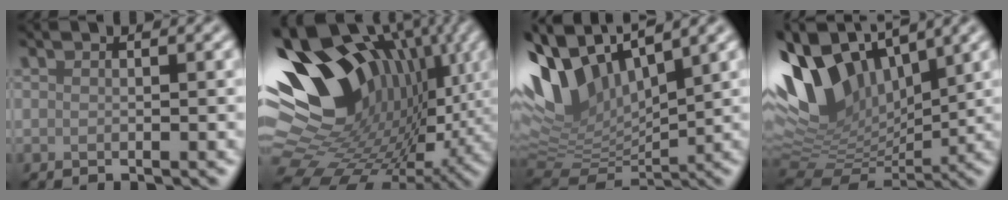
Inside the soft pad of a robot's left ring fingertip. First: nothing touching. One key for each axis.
{"total": 16.7, "fx": 3.5, "fy": 11.3, "fz": 11.9, "tx": -0.205, "ty": -0.011, "tz": 0.091}
{"total": 11.4, "fx": 4.8, "fy": 6.0, "fz": 8.4, "tx": -0.189, "ty": 0.007, "tz": 0.089}
{"total": 12.4, "fx": 4.5, "fy": 7.3, "fz": 9.0, "tx": -0.194, "ty": 0.013, "tz": 0.080}